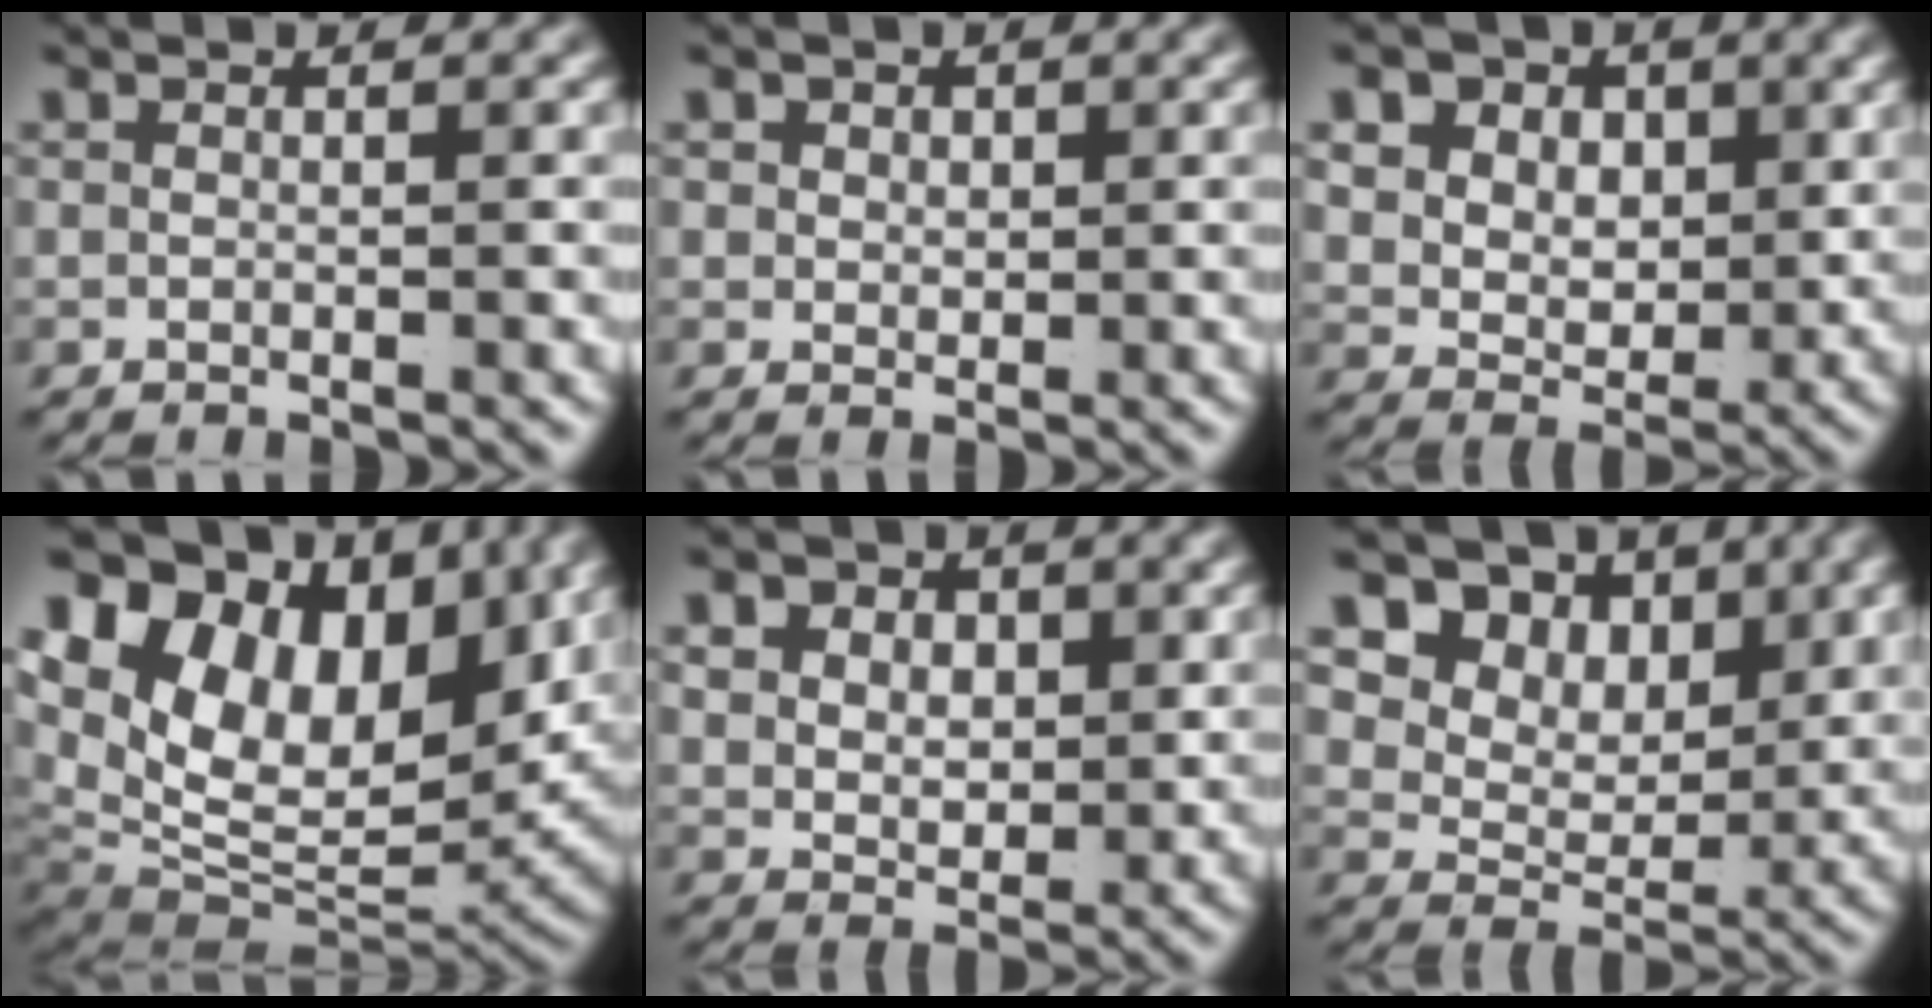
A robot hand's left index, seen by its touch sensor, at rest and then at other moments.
{"total": 1.7, "force": [0.7, 1.3, 0.8], "torque": [-0.017, -0.011, 0.020]}
{"total": 9.1, "force": [2.2, 7.5, 4.6], "torque": [-0.099, -0.019, 0.031]}
{"total": 21.9, "force": [3.6, 15.4, 15.2], "torque": [-0.281, -0.038, 0.064]}
{"total": 5.1, "force": [1.3, 4.0, 2.8], "torque": [-0.062, -0.025, 0.034]}
{"total": 11.2, "force": [4.2, 8.3, 6.1], "torque": [-0.121, -0.006, 0.062]}